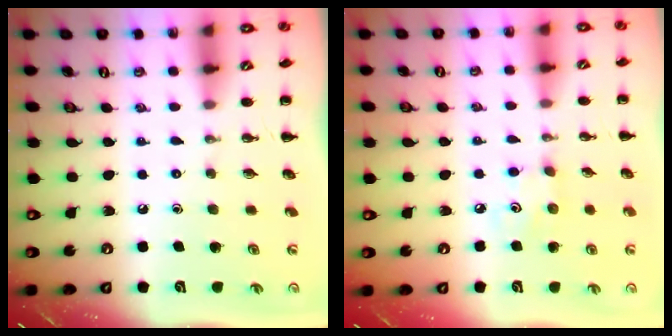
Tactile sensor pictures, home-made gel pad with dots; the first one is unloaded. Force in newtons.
{"total": 3.2, "press": 3.1, "slide": 0.6}